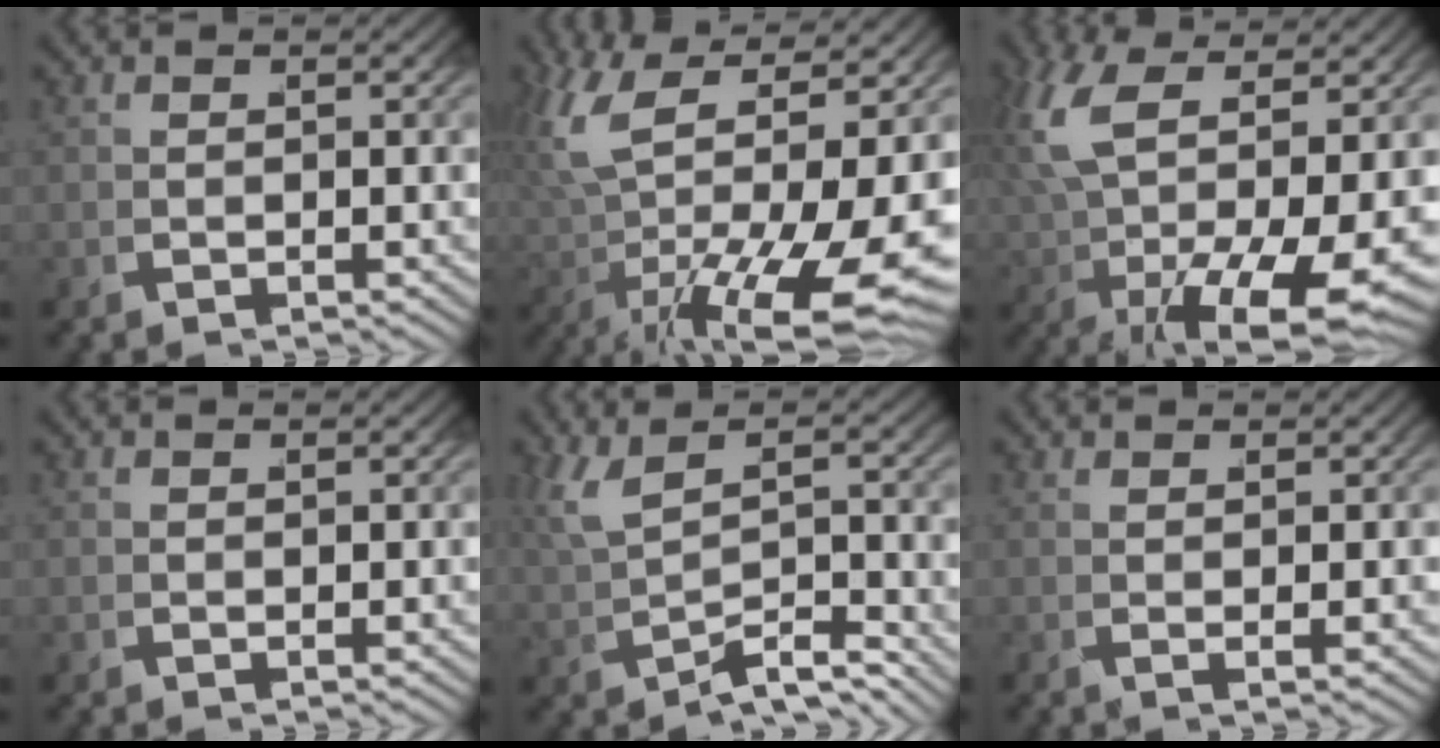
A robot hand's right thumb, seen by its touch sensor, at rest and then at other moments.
{"total": 13.6, "force": [1.2, 7.6, 11.2], "torque": [-0.225, -0.026, 0.034]}
{"total": 11.0, "force": [0.2, 5.8, 9.3], "torque": [-0.204, -0.030, 0.032]}
{"total": 0.0}
{"total": 3.4, "force": [-0.9, 1.4, 2.9], "torque": [-0.053, -0.004, -0.006]}
{"total": 0.9, "force": [0.6, -0.7, 0.1], "torque": [-0.001, 0.008, 0.011]}